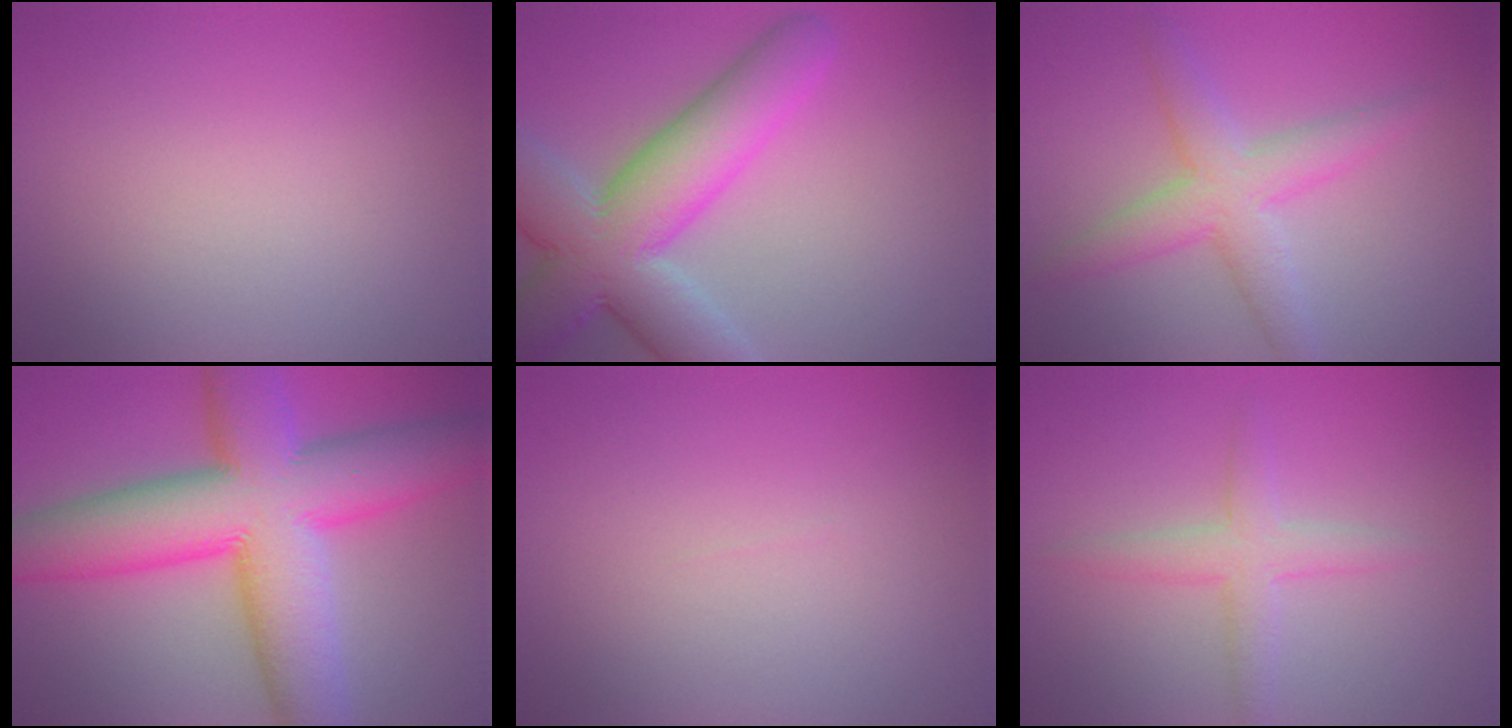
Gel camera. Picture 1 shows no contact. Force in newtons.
{"total": 10.3, "press": 10.3, "slide": 0.7}
{"total": 4.4, "press": 4.4, "slide": 0.0}
{"total": 13.9, "press": 13.9, "slide": 0.2}
{"total": 0.0}
{"total": 2.7, "press": 2.7, "slide": 0.0}